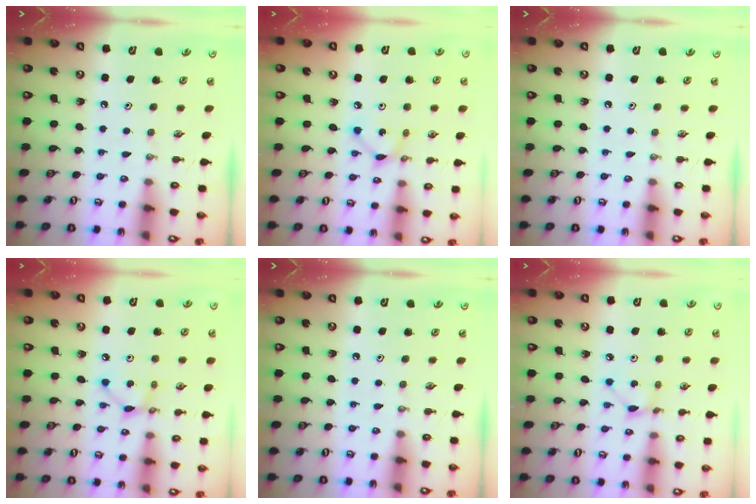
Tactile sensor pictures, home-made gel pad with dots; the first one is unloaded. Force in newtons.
{"total": 3.2, "press": 3.2, "slide": 0.1}
{"total": 0.0}
{"total": 4.2, "press": 4.2, "slide": 0.1}
{"total": 0.0}
{"total": 2.1, "press": 2.1, "slide": 0.3}